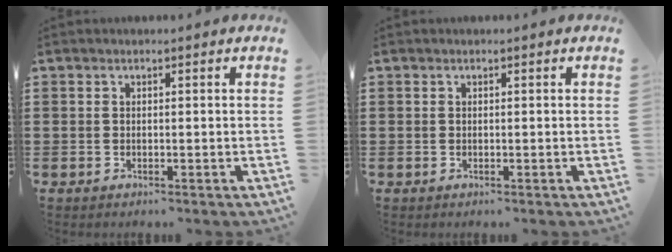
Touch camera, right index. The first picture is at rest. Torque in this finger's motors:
{"motor_torque": [0.00, 0.00, 0.00, -0.01]}